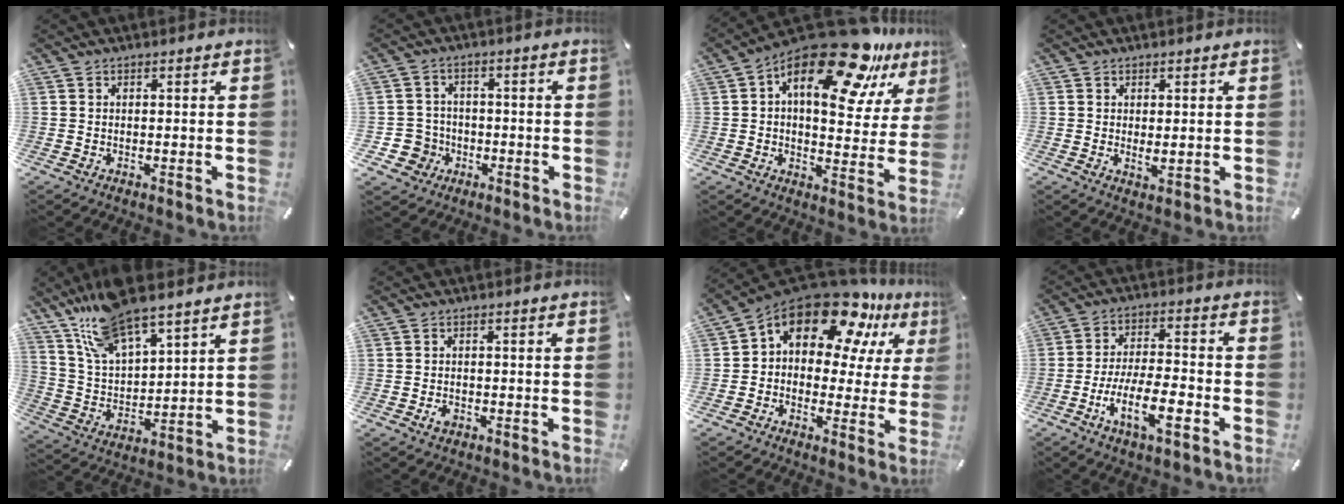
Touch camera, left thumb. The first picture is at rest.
{"total": 6.4, "force": [-2.1, 6.0, 0.9], "torque": [-0.033, 0.018, -0.035]}
{"total": 21.1, "force": [13.5, 8.6, 13.8], "torque": [-0.209, -0.088, 0.224]}
{"total": 2.2, "force": [0.6, 0.6, 2.1], "torque": [-0.032, -0.005, 0.009]}
{"total": 13.5, "force": [11.4, 3.9, 6.0], "torque": [-0.136, -0.062, 0.209]}
{"total": 1.6, "force": [-0.8, 1.1, 0.9], "torque": [-0.016, 0.004, -0.013]}
{"total": 17.4, "force": [11.1, 9.3, 9.6], "torque": [-0.165, -0.081, 0.188]}
{"total": 12.1, "force": [-5.3, 3.8, 10.2], "torque": [-0.206, 0.004, -0.099]}